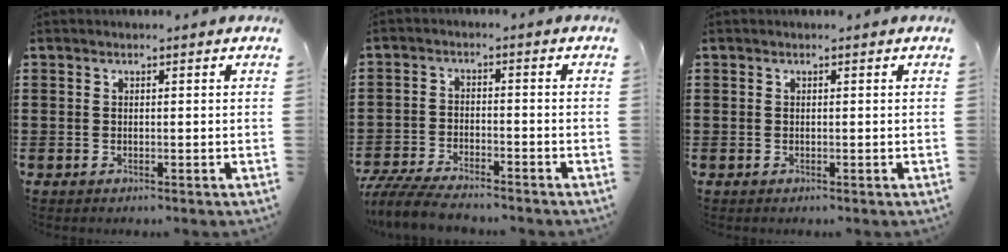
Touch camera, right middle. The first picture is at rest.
{"total": 5.8, "force": [-5.4, 0.7, 1.9], "torque": [-0.047, -0.004, -0.108]}
{"total": 0.0}